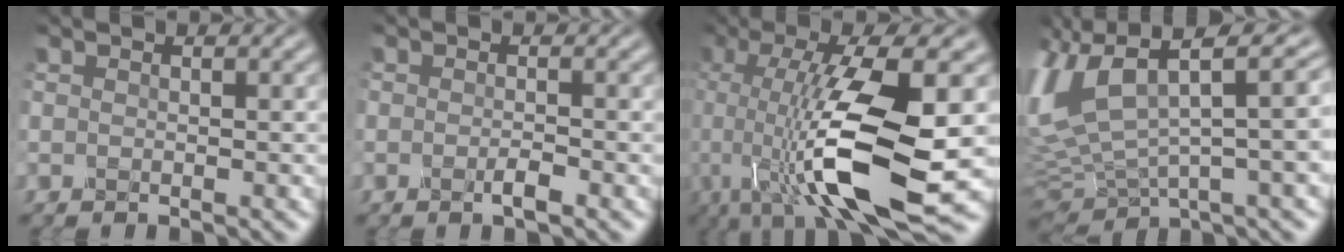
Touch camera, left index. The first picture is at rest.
{"total": 1.3, "force": [-0.6, 0.5, 1.0], "torque": [-0.018, 0.001, -0.012]}
{"total": 13.7, "force": [-2.2, 4.0, 12.9], "torque": [-0.229, -0.012, -0.034]}
{"total": 13.1, "force": [4.7, 6.6, 10.3], "torque": [-0.246, 0.013, 0.101]}